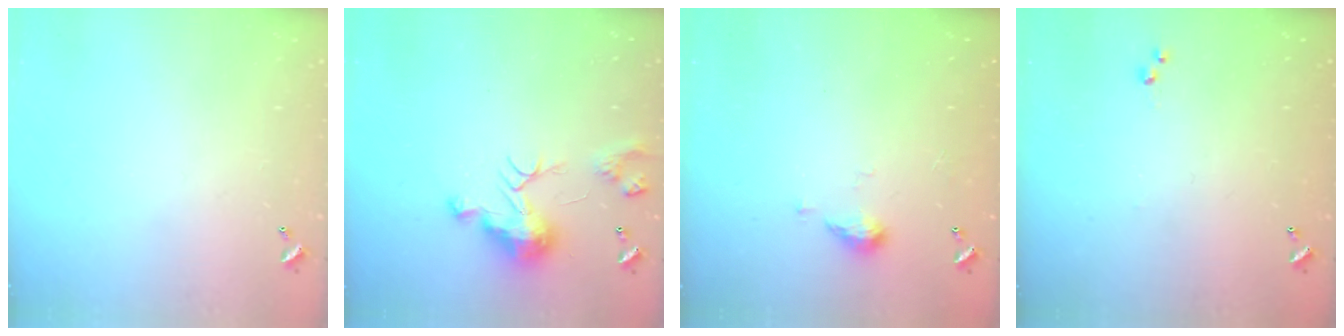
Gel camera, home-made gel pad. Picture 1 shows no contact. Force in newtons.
{"total": 9.2, "press": 9.2, "slide": 0.5}
{"total": 3.8, "press": 3.7, "slide": 0.6}
{"total": 3.0, "press": 3.0, "slide": 0.4}